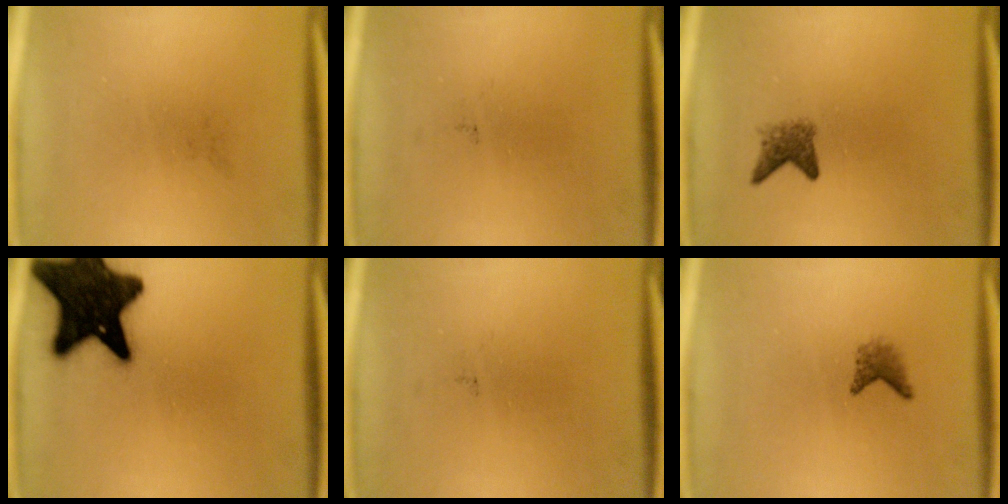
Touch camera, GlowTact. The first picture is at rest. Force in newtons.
{"total": 0.0}
{"total": 2.3}
{"total": 19.3}
{"total": 0.0}
{"total": 1.7}